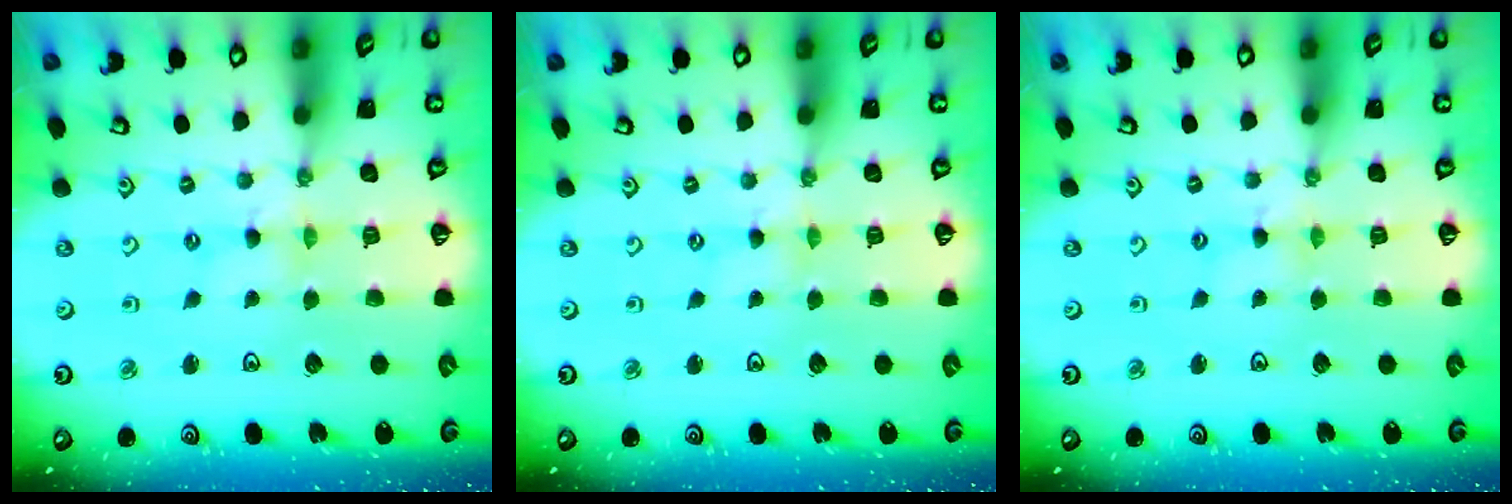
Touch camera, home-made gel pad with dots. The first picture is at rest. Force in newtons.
{"total": 0.0}
{"total": 1.8, "press": 1.8, "slide": 0.3}